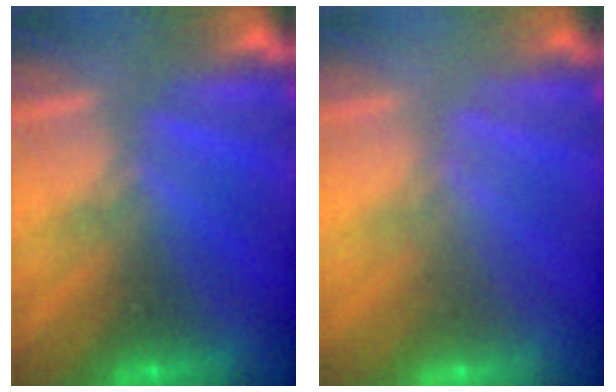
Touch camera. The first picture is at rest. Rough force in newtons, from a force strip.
{"total": 1.9}